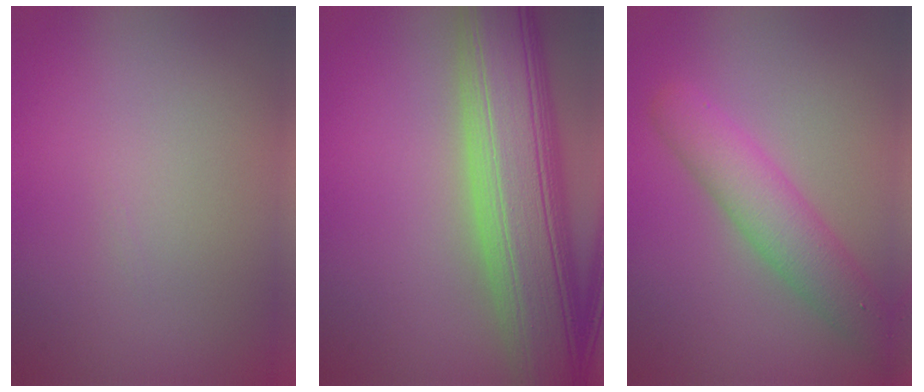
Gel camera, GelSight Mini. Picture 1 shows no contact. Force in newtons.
{"total": 12.4, "press": 12.4, "slide": 0.8}
{"total": 4.9, "press": 4.9, "slide": 0.1}